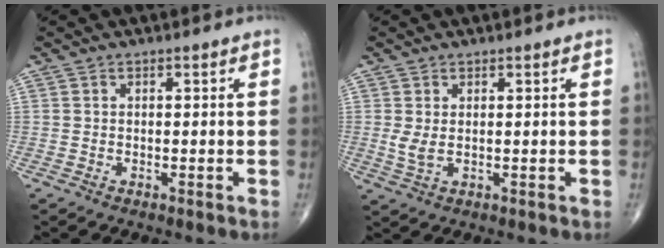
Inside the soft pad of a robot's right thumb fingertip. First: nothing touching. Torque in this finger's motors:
{"motor_torque": [0.77, 0.93, 0.30, -0.09, -0.01]}